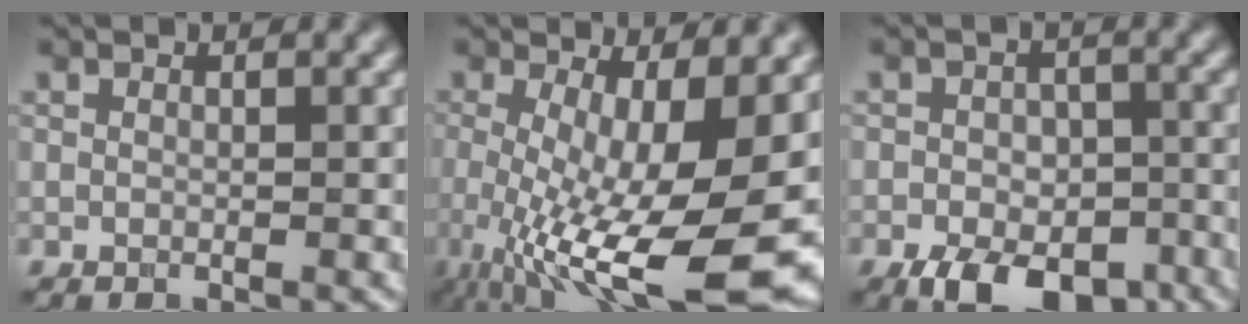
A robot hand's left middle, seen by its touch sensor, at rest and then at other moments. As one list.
[{"total": 14.4, "force": [-3.1, 4.6, 13.3], "torque": [-0.214, -0.027, -0.040]}, {"total": 7.9, "force": [-4.3, 4.4, 4.8], "torque": [-0.078, -0.019, -0.059]}]